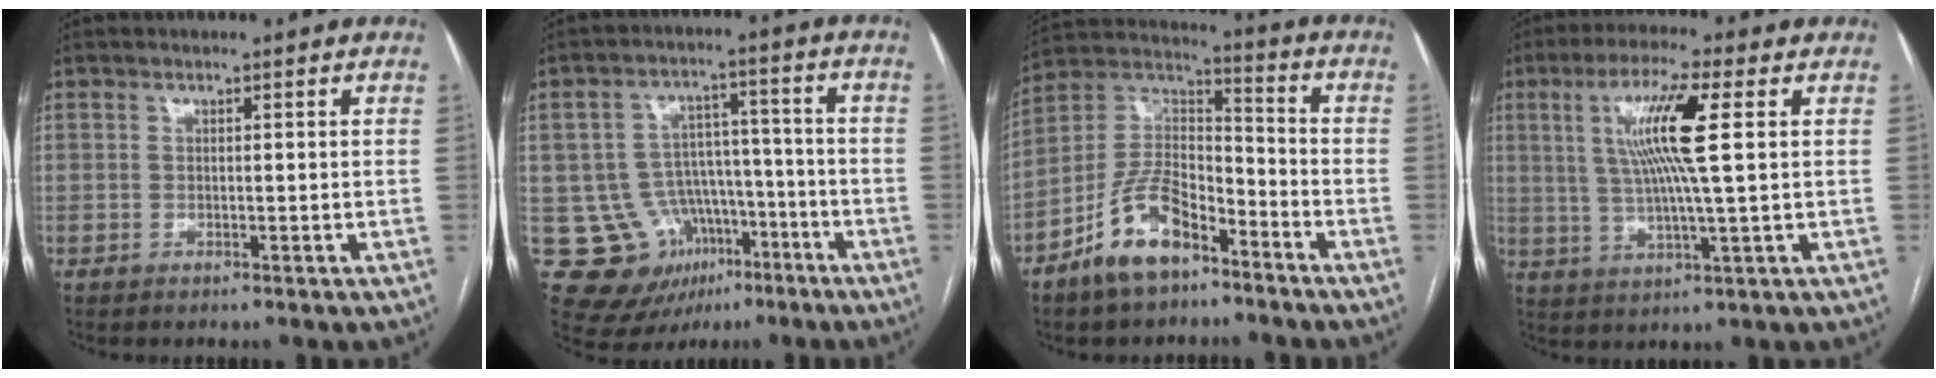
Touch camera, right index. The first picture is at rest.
{"total": 12.7, "force": [-5.1, 10.9, 4.1], "torque": [-0.068, 0.053, -0.060]}
{"total": 12.1, "force": [-7.6, 5.3, 7.8], "torque": [-0.161, 0.016, -0.143]}
{"total": 10.6, "force": [2.6, 0.0, 10.3], "torque": [-0.201, 0.008, 0.046]}